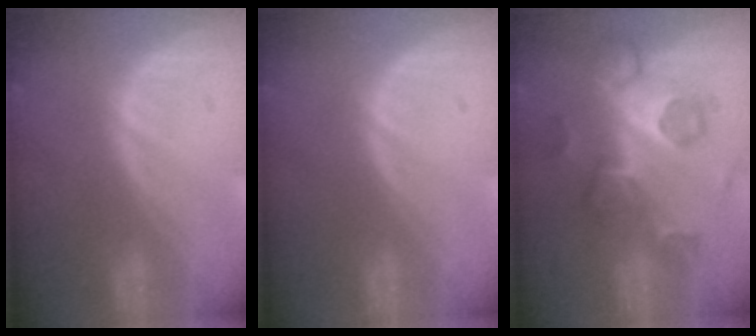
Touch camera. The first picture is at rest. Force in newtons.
{"total": 0.0}
{"total": 8.8, "press": 7.6, "slide": 4.5}